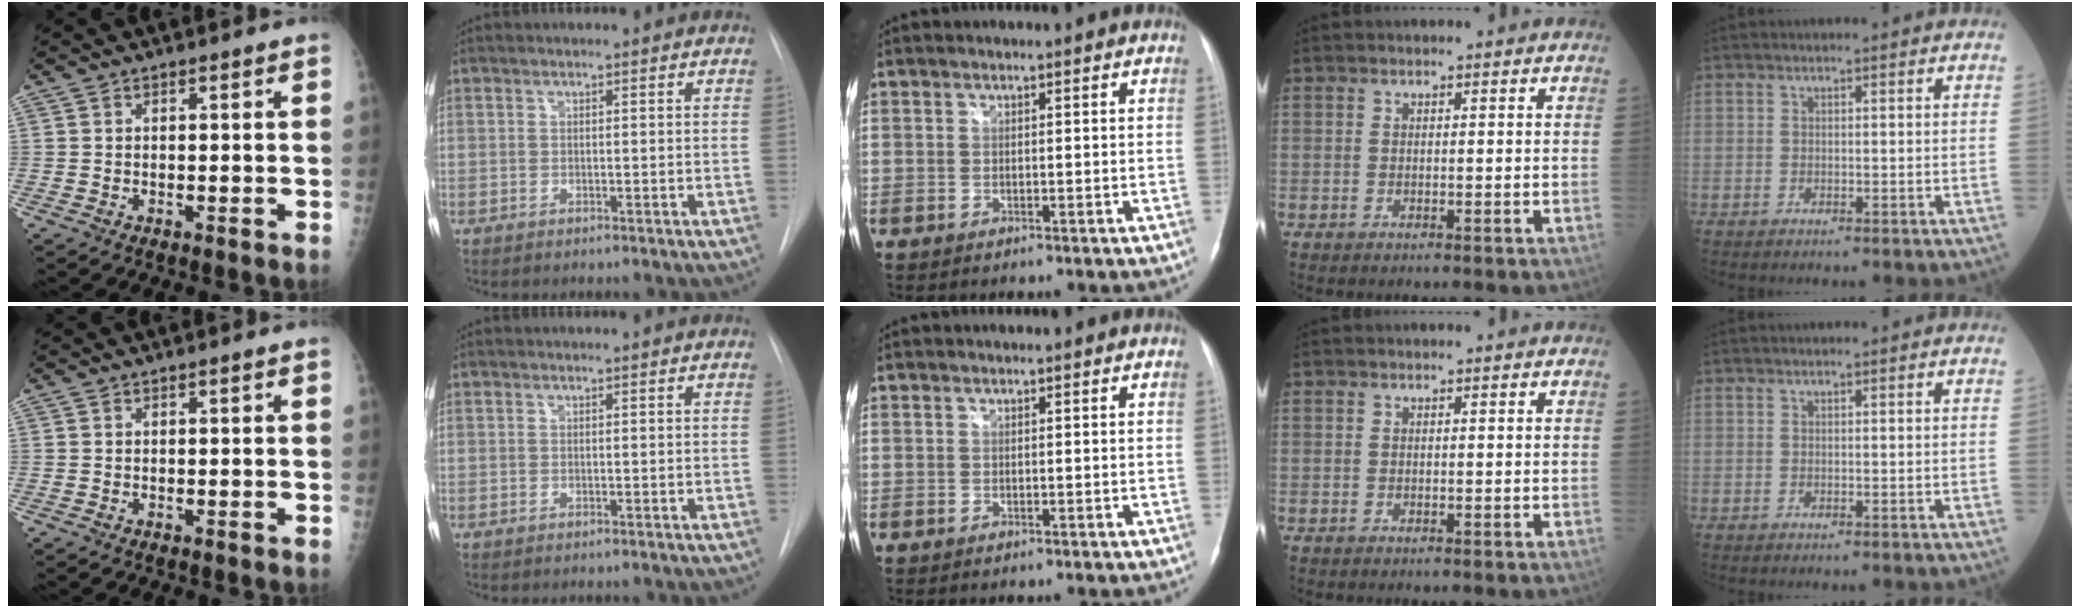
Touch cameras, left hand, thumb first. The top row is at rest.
{}